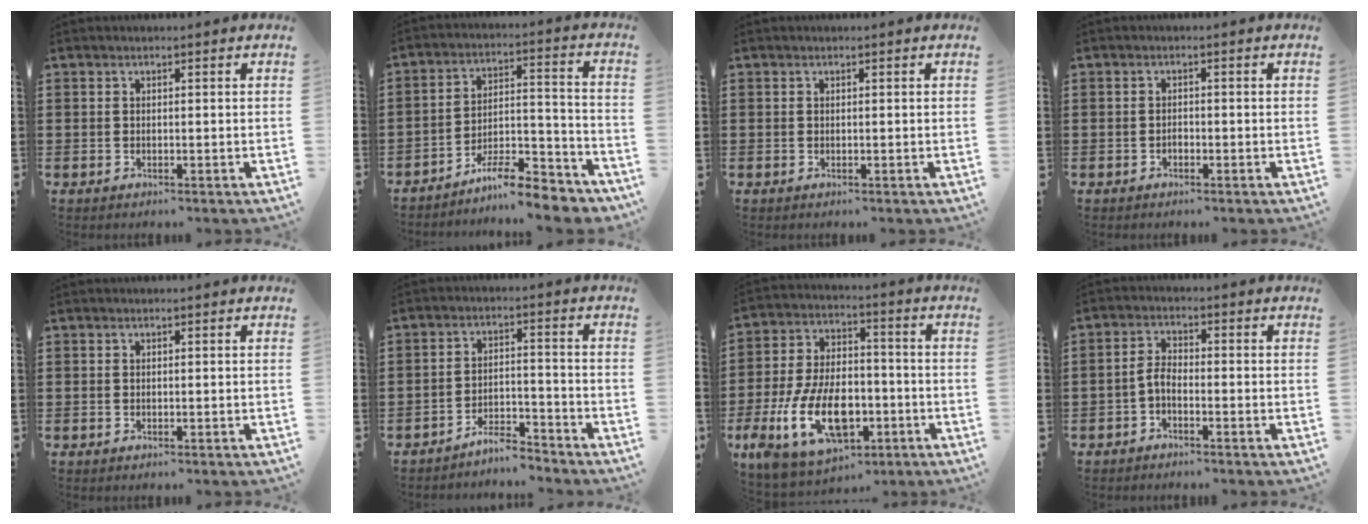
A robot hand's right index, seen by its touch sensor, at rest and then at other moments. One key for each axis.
{"total": 9.2, "fx": -8.4, "fy": 1.3, "fz": 3.5, "tx": -0.048, "ty": 0.027, "tz": -0.159}
{"total": 0.0}
{"total": 0.8, "fx": -0.4, "fy": 0.4, "fz": 0.5, "tx": -0.010, "ty": -0.003, "tz": -0.008}
{"total": 0.0}
{"total": 4.7, "fx": -4.6, "fy": 0.4, "fz": 1.0, "tx": -0.026, "ty": 0.004, "tz": -0.094}
{"total": 14.3, "fx": -4.7, "fy": 8.4, "fz": 10.6, "tx": -0.231, "ty": 0.002, "tz": -0.084}
{"total": 2.7, "fx": -1.6, "fy": 1.0, "fz": 1.9, "tx": -0.051, "ty": 0.003, "tz": -0.038}